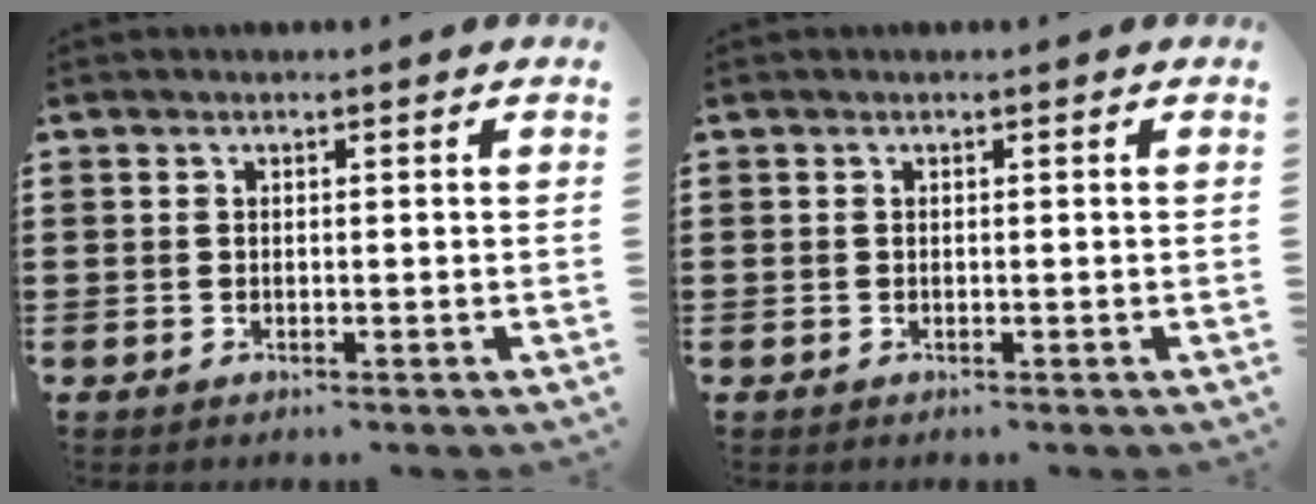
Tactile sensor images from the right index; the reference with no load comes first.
{"total": 0.0}